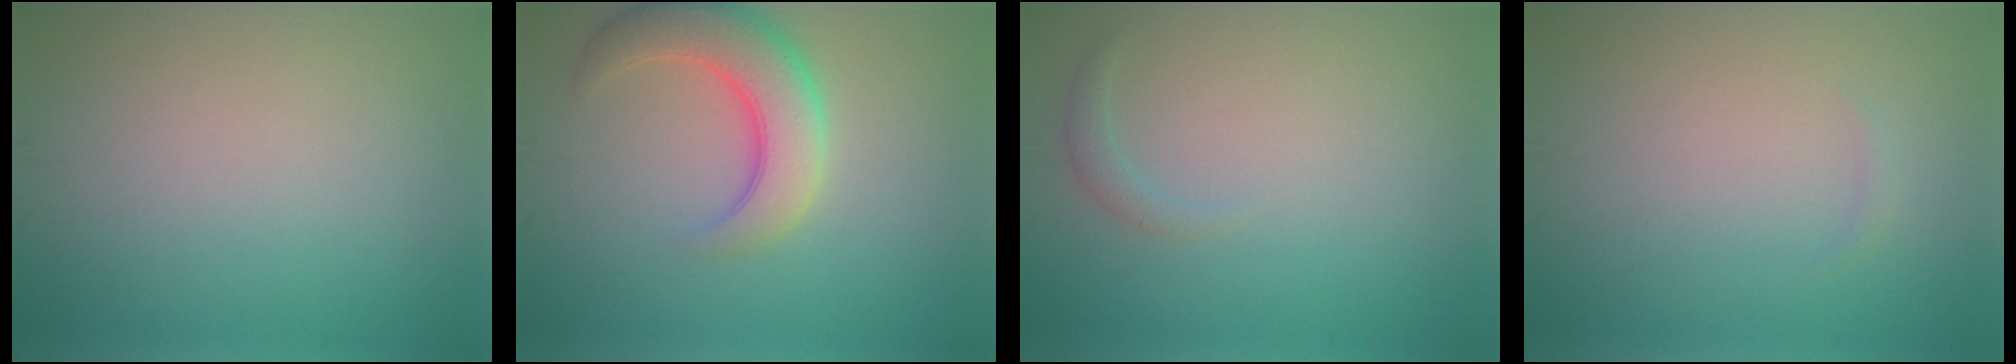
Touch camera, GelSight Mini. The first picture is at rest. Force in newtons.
{"total": 6.5, "press": 6.5, "slide": 0.3}
{"total": 1.0, "press": 1.0, "slide": 0.1}
{"total": 0.5, "press": 0.5, "slide": 0.1}